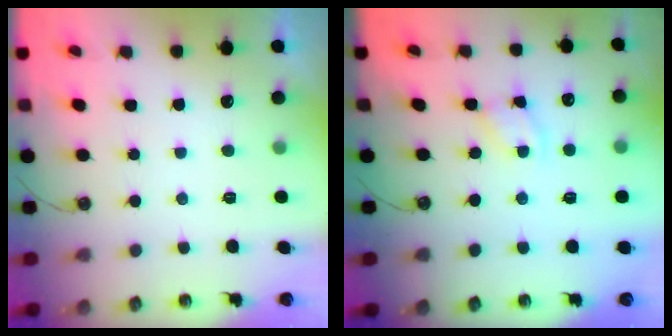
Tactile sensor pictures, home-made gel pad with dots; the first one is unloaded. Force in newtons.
{"total": 2.8, "press": 2.8, "slide": 0.3}